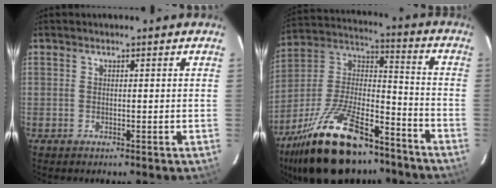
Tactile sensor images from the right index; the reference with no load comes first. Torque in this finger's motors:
{"motor_torque": [1.08, -1.06, 1.05, 0.21]}